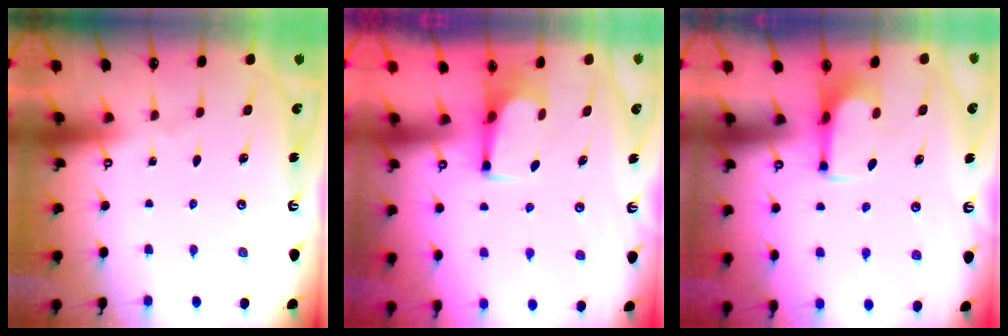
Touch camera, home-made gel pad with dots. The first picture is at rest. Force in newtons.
{"total": 2.4, "press": 2.4, "slide": 0.4}
{"total": 1.9, "press": 1.8, "slide": 0.4}